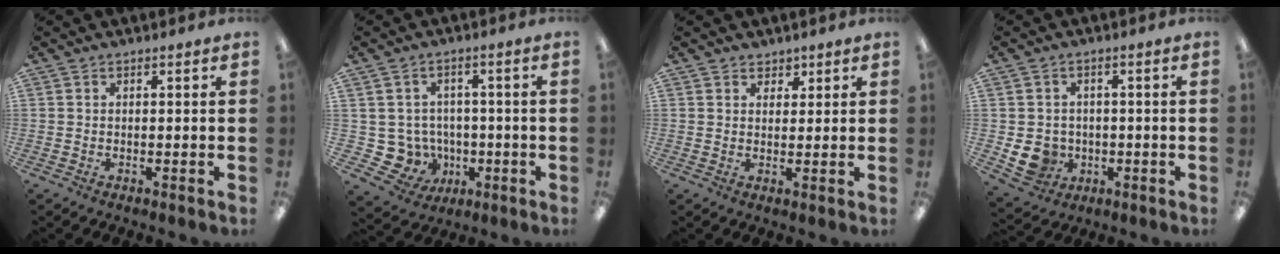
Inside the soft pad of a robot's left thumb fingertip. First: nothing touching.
{"total": 8.1, "force": [-0.9, 7.8, 1.6], "torque": [-0.068, -0.004, -0.006]}
{"total": 2.6, "force": [1.9, 1.9, -0.1], "torque": [0.014, -0.005, 0.032]}
{"total": 6.7, "force": [-1.6, 6.1, 2.3], "torque": [-0.057, 0.011, -0.021]}